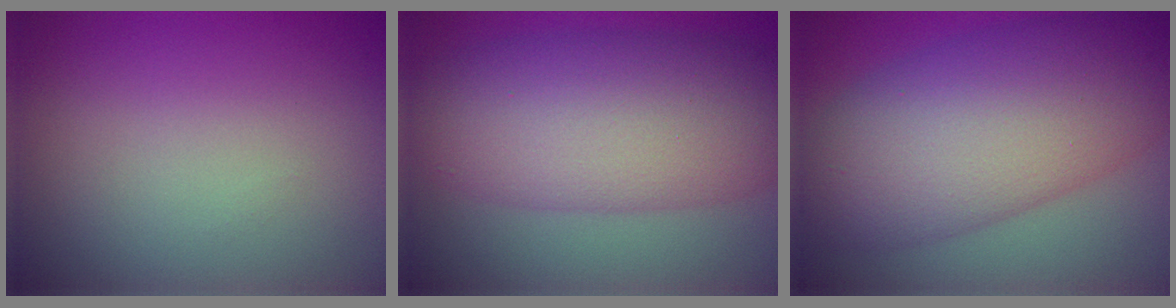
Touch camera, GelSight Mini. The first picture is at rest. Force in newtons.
{"total": 10.1, "press": 10.1, "slide": 0.3}
{"total": 11.4, "press": 11.4, "slide": 0.5}